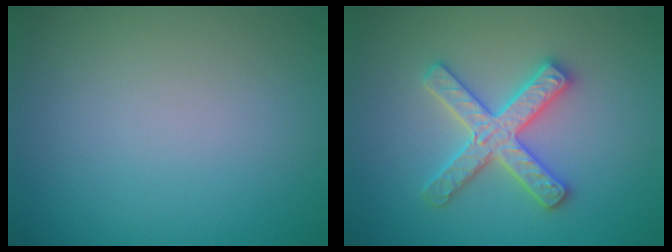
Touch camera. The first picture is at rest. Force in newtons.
{"total": 3.7, "press": 3.6, "slide": 0.6}